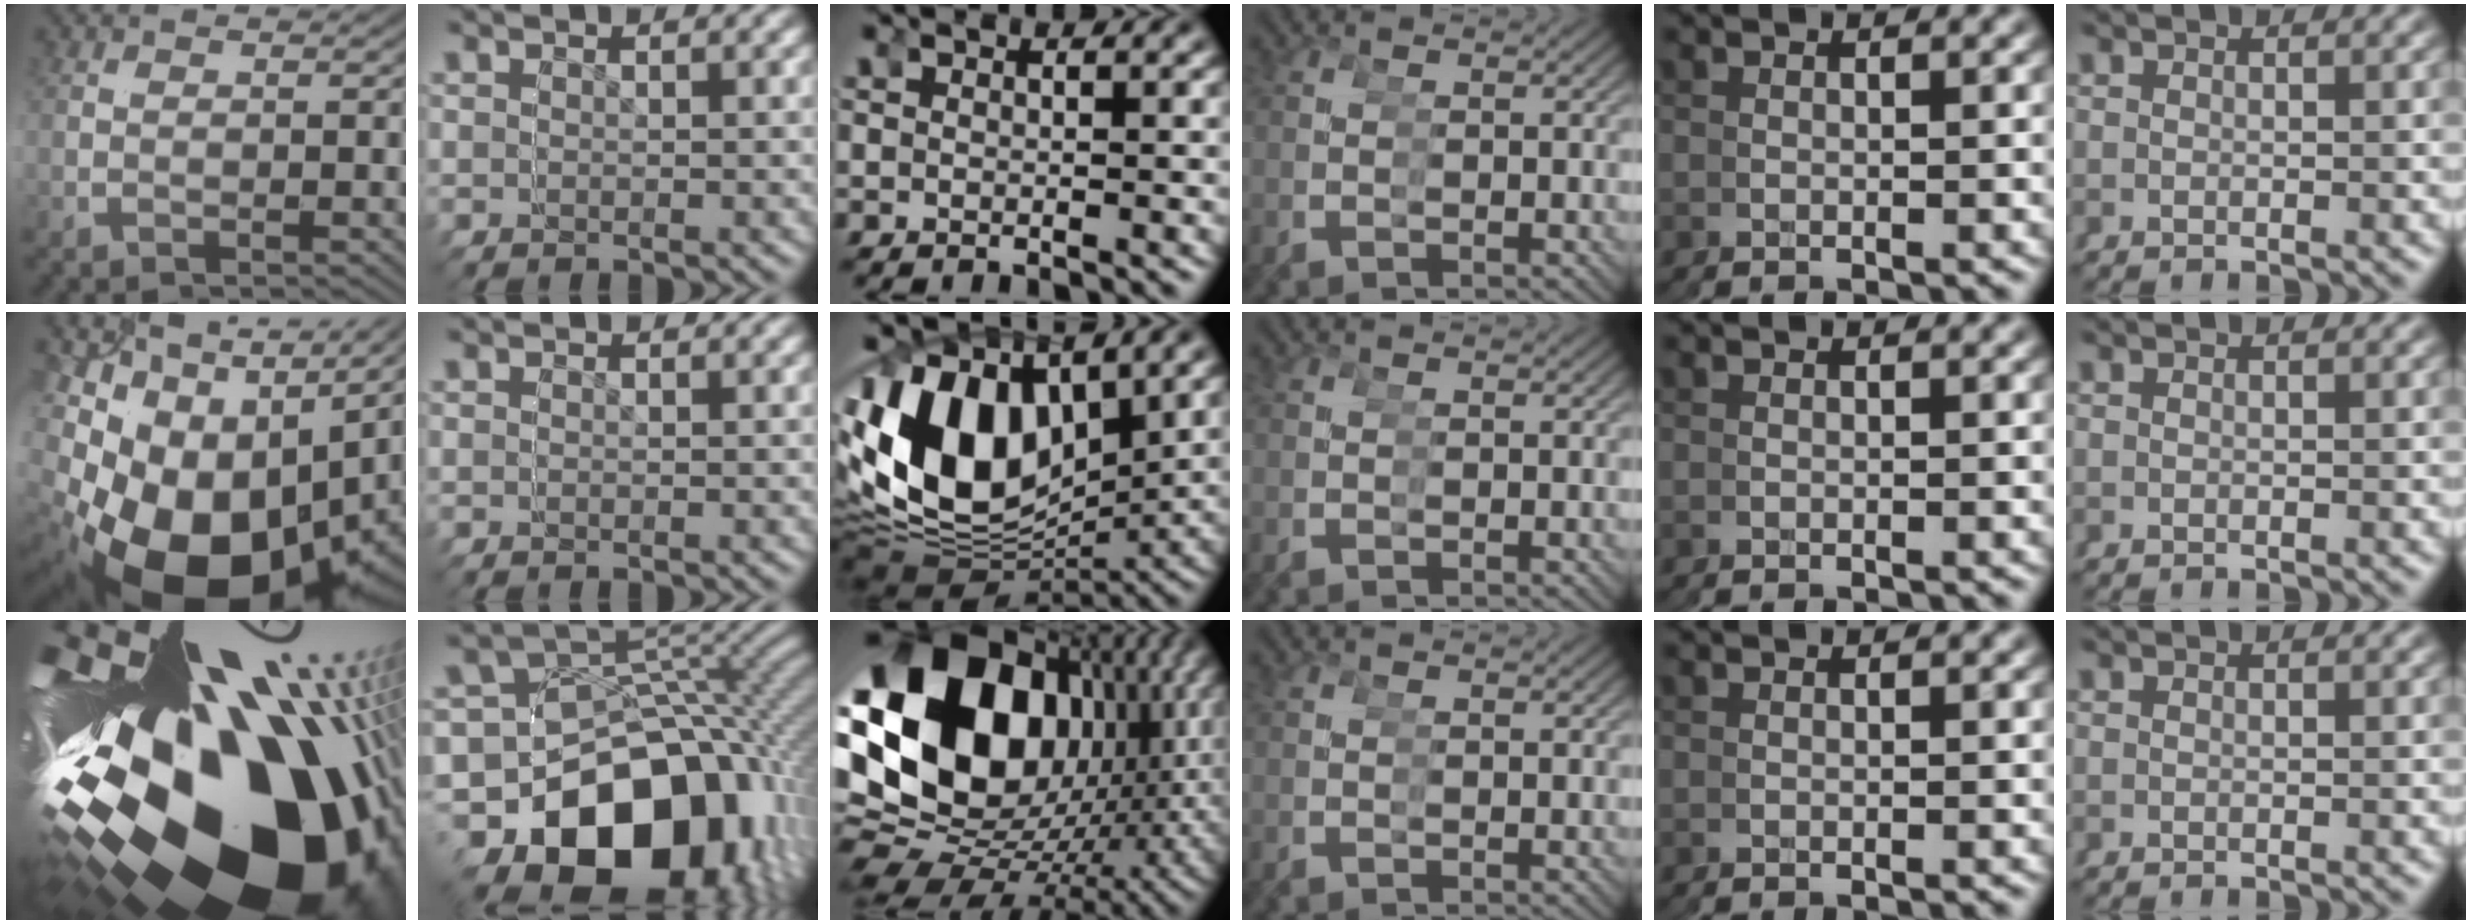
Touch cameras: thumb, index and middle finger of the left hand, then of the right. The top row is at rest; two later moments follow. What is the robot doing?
{"motion": "grasp_and_lifting", "object": "tape"}